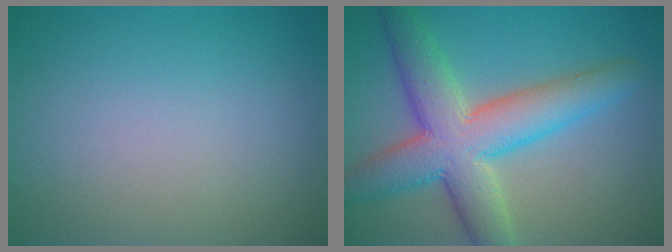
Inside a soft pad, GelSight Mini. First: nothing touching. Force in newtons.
{"total": 8.7, "press": 8.7, "slide": 0.5}